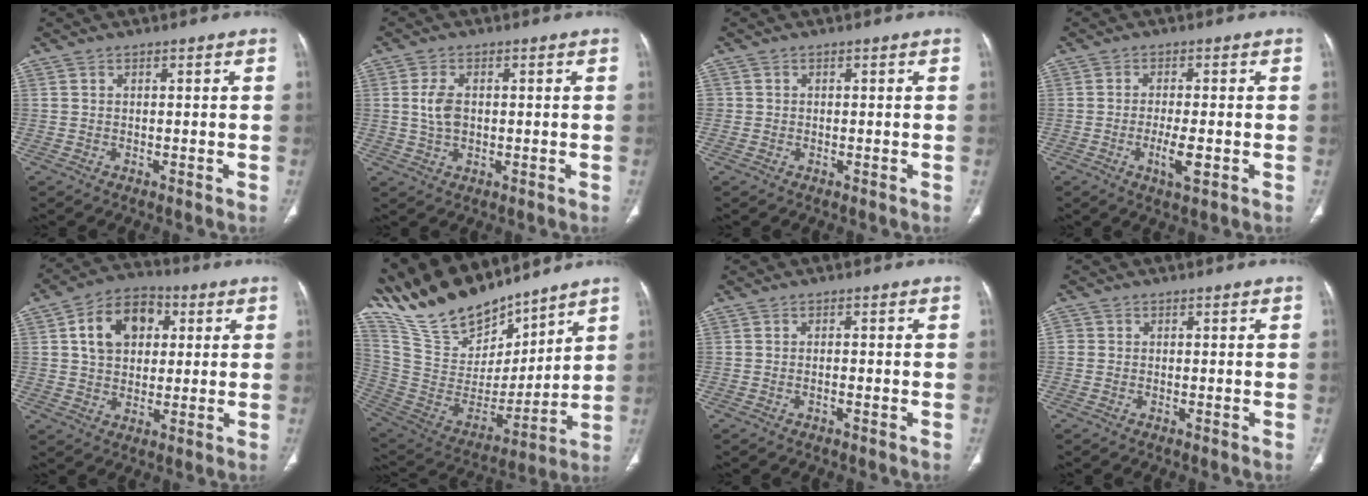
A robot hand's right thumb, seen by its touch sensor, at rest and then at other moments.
{"total": 4.5, "force": [0.3, 2.8, 3.5], "torque": [-0.071, 0.002, 0.007]}
{"total": 0.6, "force": [-0.1, 0.6, 0.2], "torque": [0.003, 0.003, -0.002]}
{"total": 4.8, "force": [-1.3, 1.2, 4.4], "torque": [-0.085, -0.007, -0.023]}
{"total": 12.4, "force": [3.3, 8.9, 7.9], "torque": [-0.102, 0.006, 0.048]}
{"total": 23.0, "force": [20.0, 7.8, 8.3], "torque": [-0.126, -0.089, 0.378]}
{"total": 0.9, "force": [-0.3, 0.3, 0.8], "torque": [-0.019, 0.008, -0.002]}
{"total": 1.2, "force": [-0.1, 1.1, 0.3], "torque": [0.003, 0.002, -0.004]}